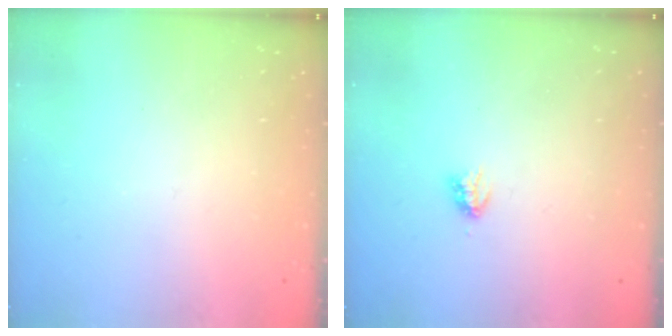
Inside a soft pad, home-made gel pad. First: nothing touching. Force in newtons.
{"total": 2.9, "press": 2.9, "slide": 0.5}